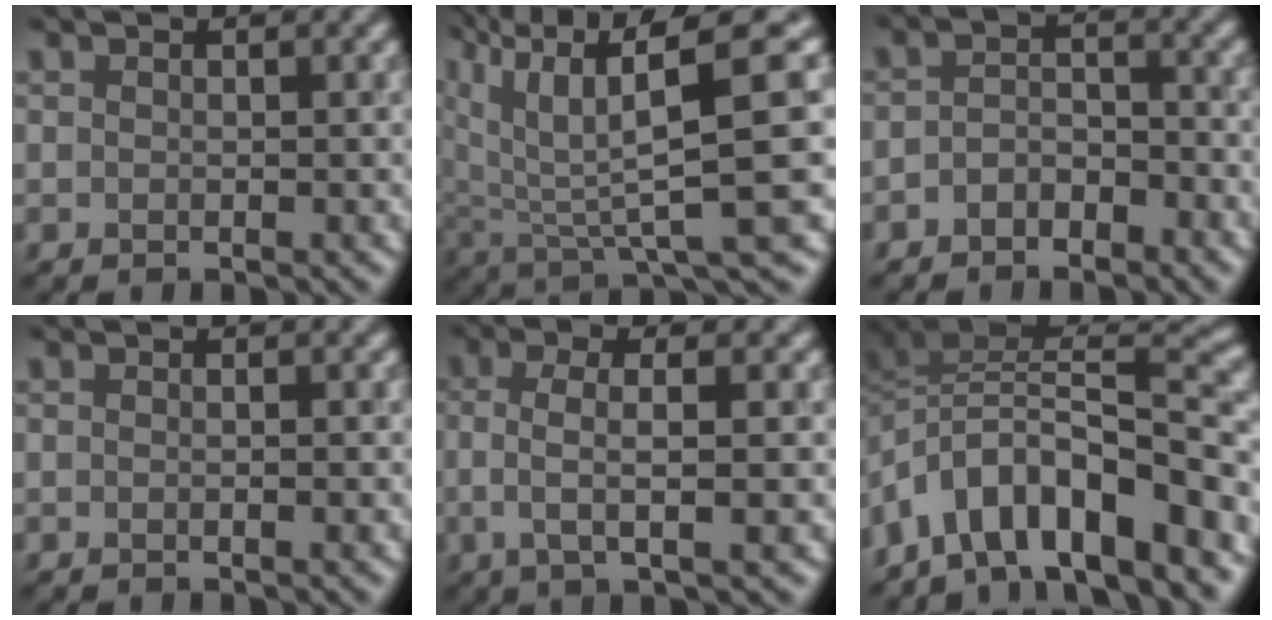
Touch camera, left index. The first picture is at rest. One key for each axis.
{"total": 10.1, "fx": 4.3, "fy": 2.1, "fz": 8.9, "tx": -0.155, "ty": 0.010, "tz": 0.090}
{"total": 2.3, "fx": -2.0, "fy": 1.0, "fz": 0.6, "tx": -0.014, "ty": 0.006, "tz": -0.035}
{"total": 1.7, "fx": 0.0, "fy": 1.0, "fz": 1.3, "tx": 0.007, "ty": 0.012, "tz": -0.022}
{"total": 3.6, "fx": -0.4, "fy": 0.8, "fz": 3.5, "tx": -0.067, "ty": 0.006, "tz": -0.002}
{"total": 10.2, "fx": -6.2, "fy": 4.2, "fz": 6.9, "tx": -0.098, "ty": 0.014, "tz": -0.100}